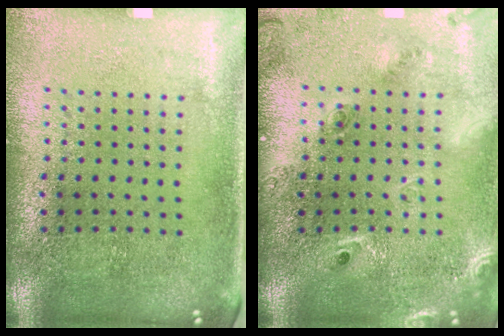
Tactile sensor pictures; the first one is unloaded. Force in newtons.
{"total": 2.3, "press": 1.7, "slide": 1.5}